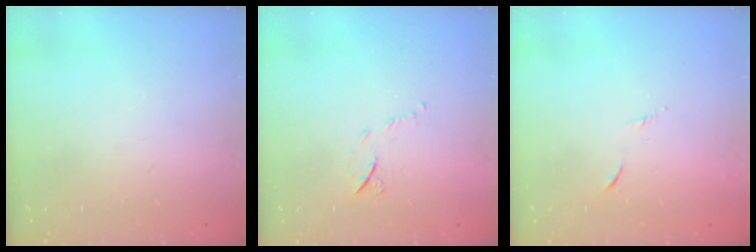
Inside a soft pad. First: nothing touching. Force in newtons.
{"total": 7.0, "press": 7.0, "slide": 0.7}
{"total": 5.4, "press": 5.3, "slide": 0.7}